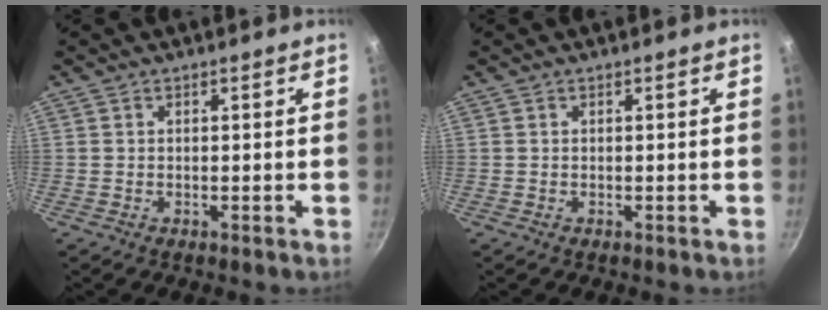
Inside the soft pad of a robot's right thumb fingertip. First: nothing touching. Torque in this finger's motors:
{"motor_torque": [-0.09, -0.01, -0.01, -0.01, 0.01]}